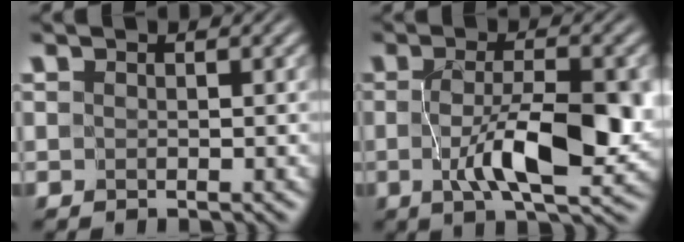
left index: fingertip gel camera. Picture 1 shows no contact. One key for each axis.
{"total": 7.4, "fx": -1.4, "fy": 2.2, "fz": 7.0, "tx": -0.122, "ty": -0.012, "tz": -0.017}